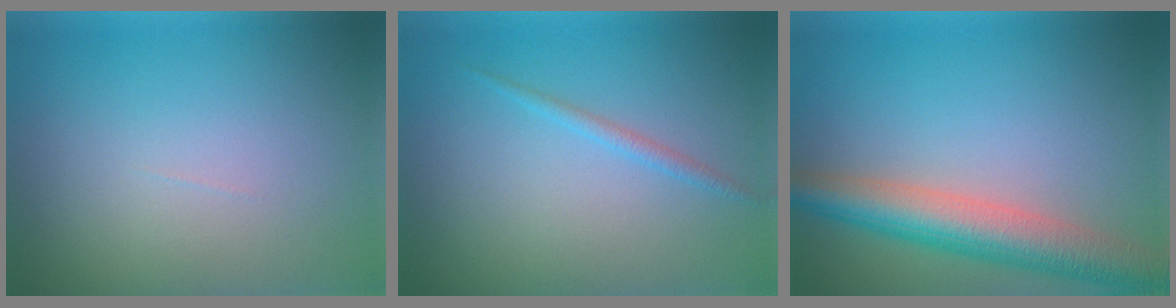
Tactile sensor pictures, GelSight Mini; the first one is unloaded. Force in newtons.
{"total": 1.1, "press": 1.1, "slide": 0.1}
{"total": 6.6, "press": 6.6, "slide": 0.3}